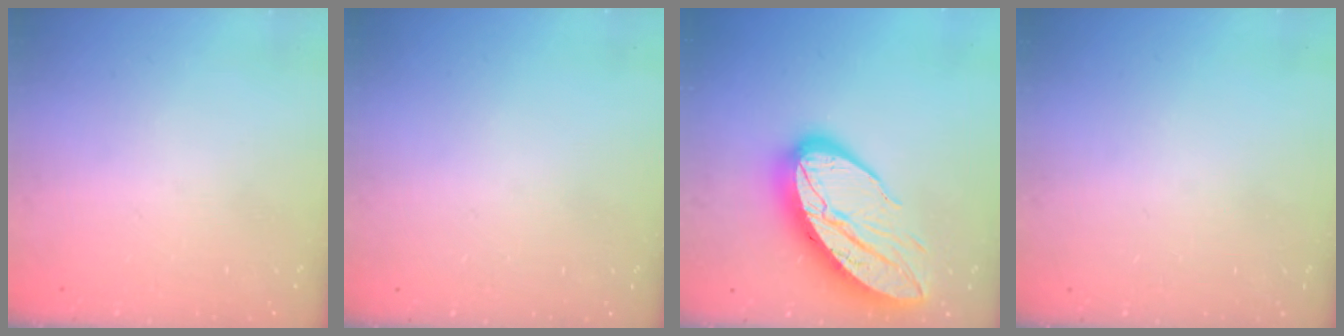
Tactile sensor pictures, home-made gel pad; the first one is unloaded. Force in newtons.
{"total": 0.0}
{"total": 20.6, "press": 20.5, "slide": 1.8}
{"total": 0.0}